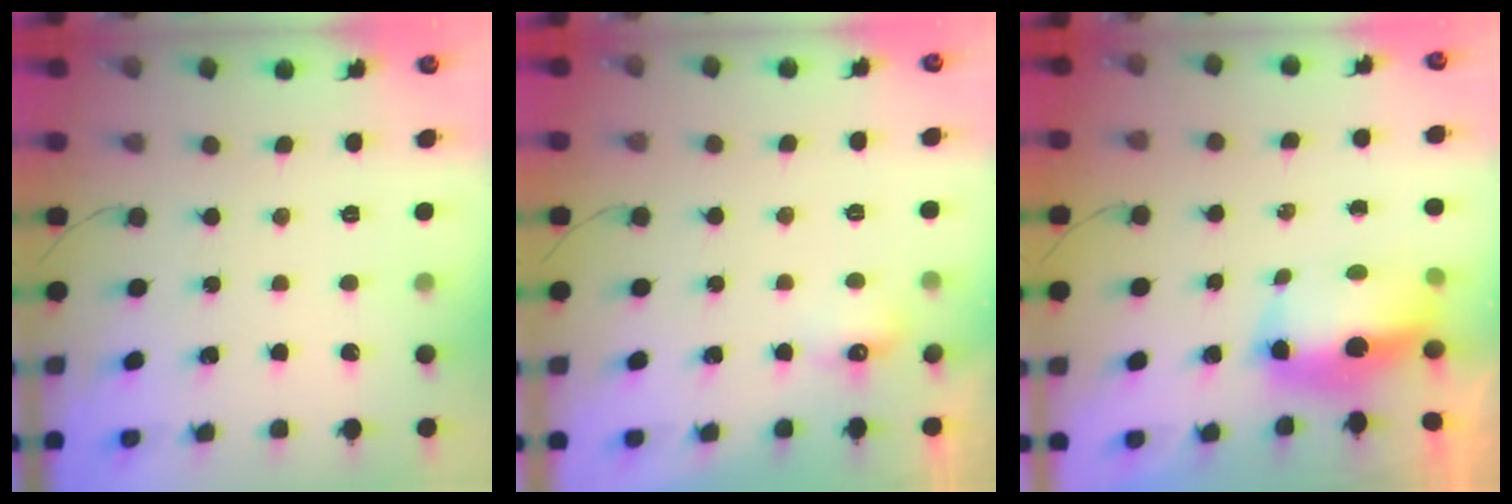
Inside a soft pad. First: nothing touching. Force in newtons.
{"total": 3.9, "press": 3.8, "slide": 1.0}
{"total": 9.2, "press": 9.0, "slide": 1.9}